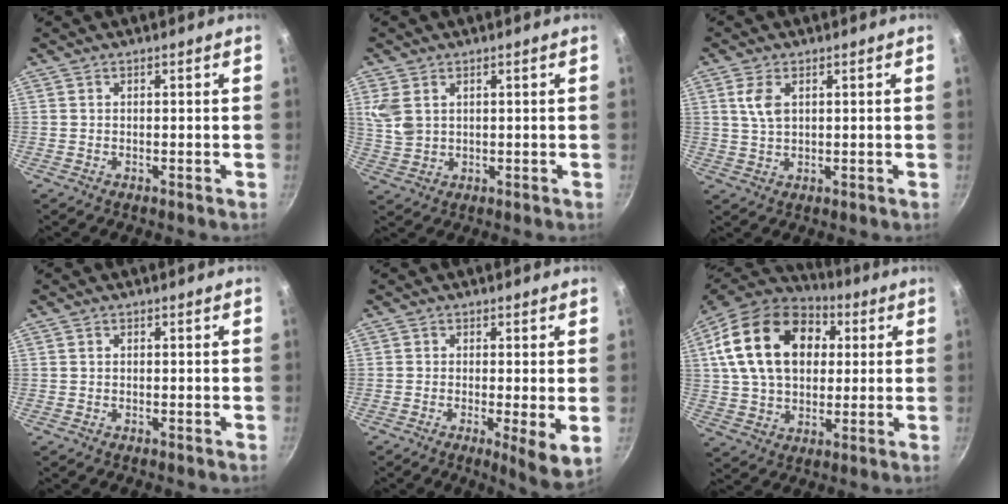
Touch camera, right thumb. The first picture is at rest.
{"total": 5.6, "force": [2.0, 3.8, 3.6], "torque": [-0.070, -0.005, 0.048]}
{"total": 4.4, "force": [1.5, 2.5, 3.4], "torque": [-0.064, -0.006, 0.030]}
{"total": 0.5, "force": [0.1, 0.4, 0.3], "torque": [-0.004, 0.003, 0.001]}
{"total": 6.5, "force": [-0.8, 1.3, 6.3], "torque": [-0.088, -0.019, -0.011]}
{"total": 22.9, "force": [6.0, 15.9, 15.4], "torque": [-0.250, 0.011, 0.099]}